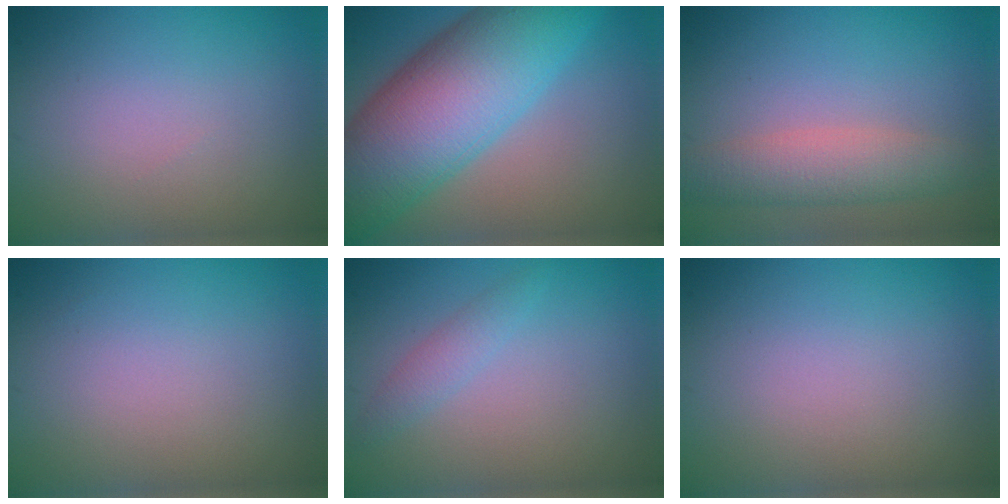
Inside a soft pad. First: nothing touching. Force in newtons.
{"total": 12.9, "press": 12.9, "slide": 0.1}
{"total": 3.8, "press": 3.8, "slide": 0.5}
{"total": 0.0}
{"total": 1.5, "press": 1.5, "slide": 0.1}
{"total": 0.0}